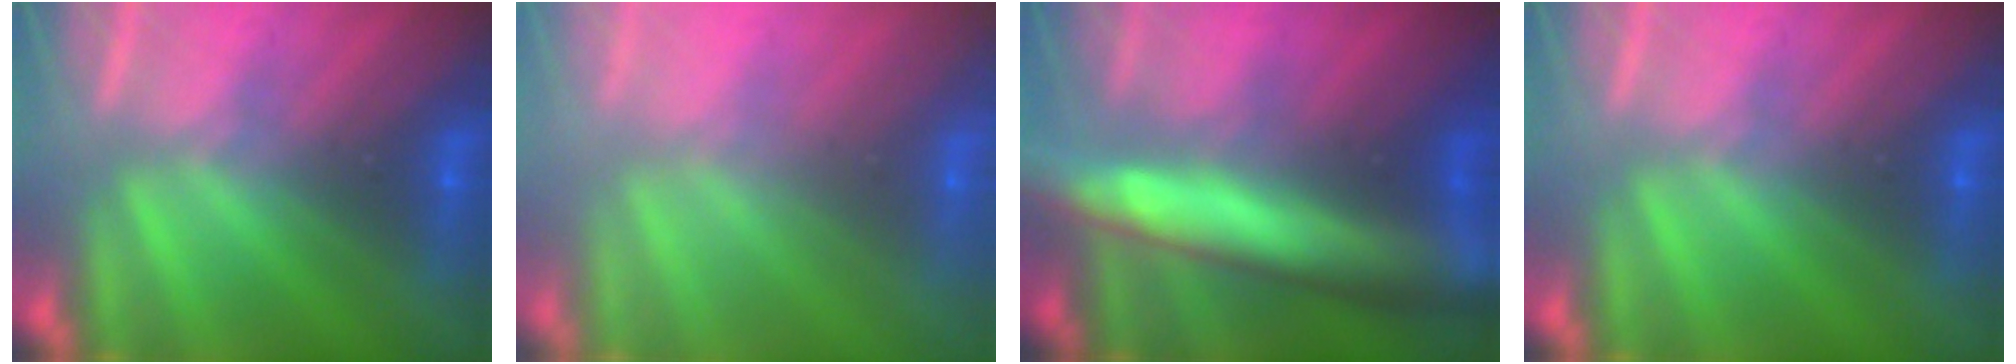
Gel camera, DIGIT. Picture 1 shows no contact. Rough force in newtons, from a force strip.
{"total": 7.9}
{"total": 6.3}
{"total": 0.0}